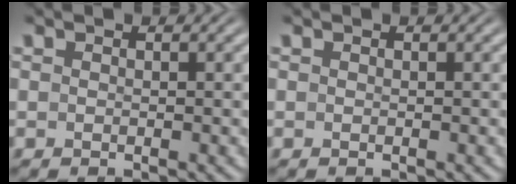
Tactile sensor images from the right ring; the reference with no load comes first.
{"total": 0.0}